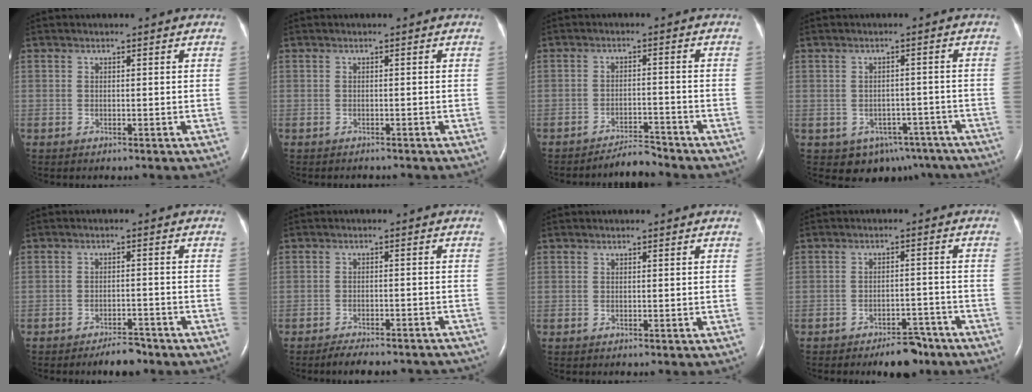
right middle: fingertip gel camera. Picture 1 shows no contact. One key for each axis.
{"total": 0.9, "fx": -0.8, "fy": 0.2, "fz": 0.1, "tx": -0.008, "ty": -0.003, "tz": -0.011}
{"total": 3.4, "fx": -3.4, "fy": -0.2, "fz": 0.0, "tx": -0.002, "ty": -0.013, "tz": -0.056}
{"total": 8.2, "fx": -5.1, "fy": 6.0, "fz": 2.4, "tx": -0.028, "ty": 0.017, "tz": -0.056}
{"total": 4.0, "fx": -3.4, "fy": 1.1, "fz": 1.8, "tx": -0.030, "ty": -0.001, "tz": -0.052}
{"total": 12.2, "fx": -11.1, "fy": 2.9, "fz": 4.0, "tx": -0.057, "ty": 0.006, "tz": -0.127}
{"total": 0.0}
{"total": 6.1, "fx": -4.9, "fy": 2.3, "fz": 2.9, "tx": -0.034, "ty": 0.004, "tz": -0.070}